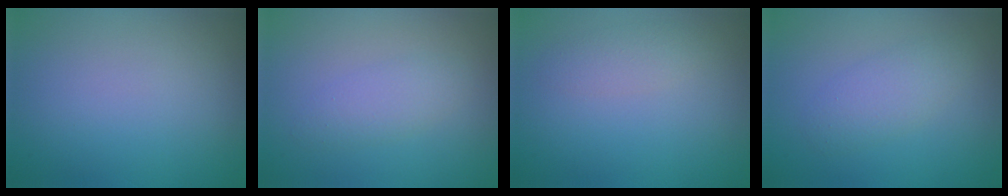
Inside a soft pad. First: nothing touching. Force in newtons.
{"total": 2.1, "press": 2.1, "slide": 0.1}
{"total": 1.4, "press": 1.4, "slide": 0.1}
{"total": 2.5, "press": 2.5, "slide": 0.1}